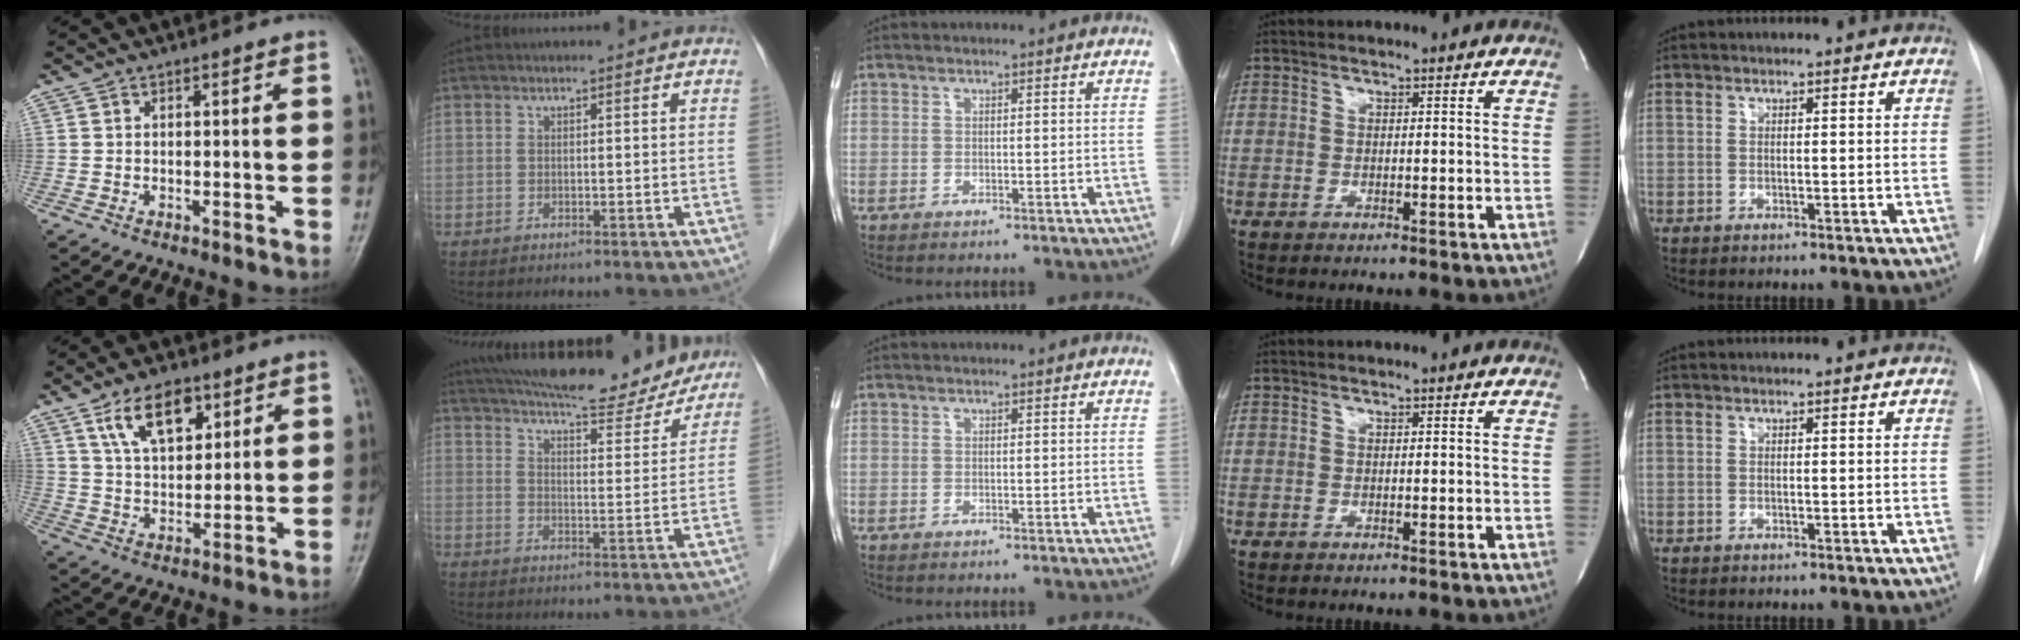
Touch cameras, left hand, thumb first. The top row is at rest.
{"thumb": {"total": 10.9, "force": [5.7, 5.8, 7.2], "torque": [-0.103, -0.024, 0.107]}, "index": {"total": 21.3, "force": [18.9, 4.8, 8.6], "torque": [-0.139, 0.005, 0.247]}}